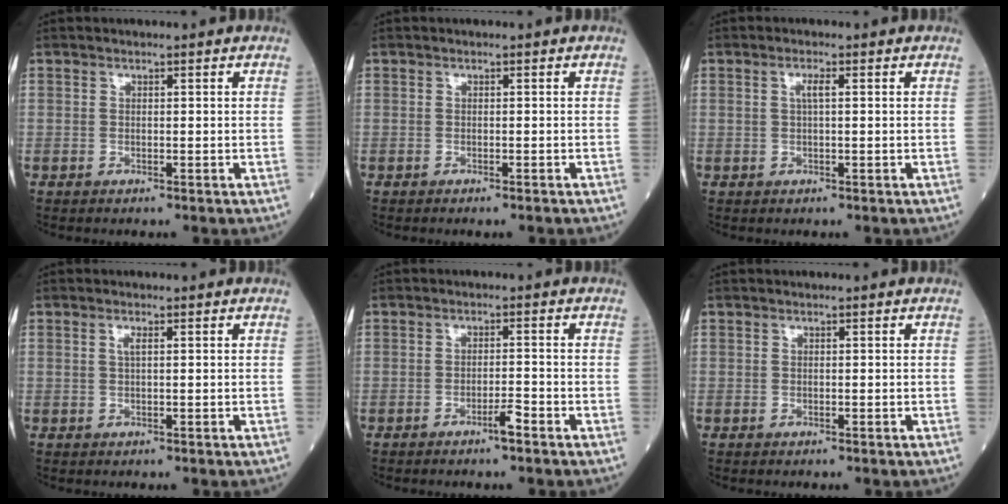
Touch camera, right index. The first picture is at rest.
{"total": 0.9, "force": [-0.8, 0.0, 0.5], "torque": [-0.009, -0.002, -0.011]}
{"total": 1.7, "force": [0.4, 0.2, 1.6], "torque": [-0.032, 0.002, 0.005]}
{"total": 1.2, "force": [0.4, 0.2, 1.1], "torque": [-0.026, 0.001, 0.007]}
{"total": 2.3, "force": [-1.6, 0.0, 1.7], "torque": [-0.028, 0.000, -0.028]}
{"total": 0.0}